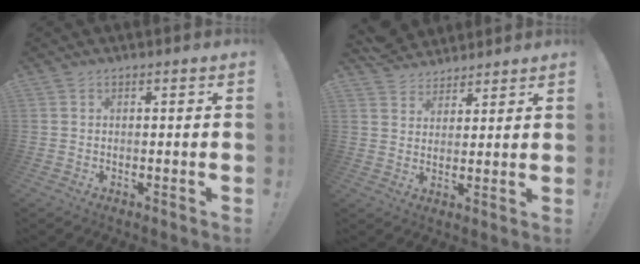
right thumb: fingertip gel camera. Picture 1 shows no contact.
{"total": 7.2, "force": [6.1, 3.8, 0.6], "torque": [-0.013, -0.041, 0.119]}